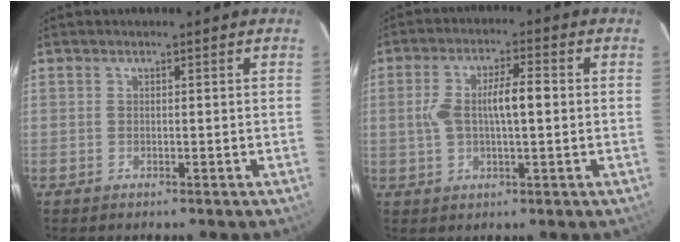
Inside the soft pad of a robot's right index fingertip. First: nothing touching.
{"total": 7.2, "force": [0.3, 1.9, 7.0], "torque": [-0.139, 0.017, 0.009]}